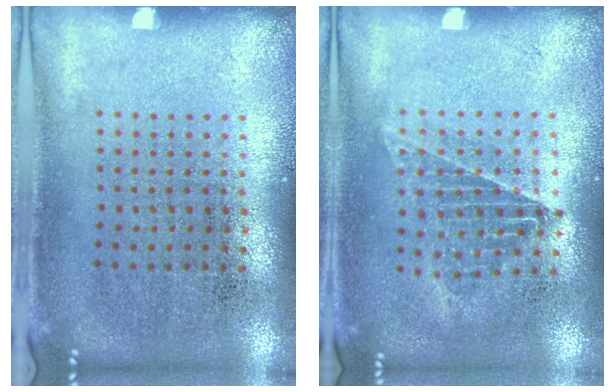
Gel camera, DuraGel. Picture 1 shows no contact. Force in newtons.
{"total": 1.1, "press": 1.0, "slide": 0.2}